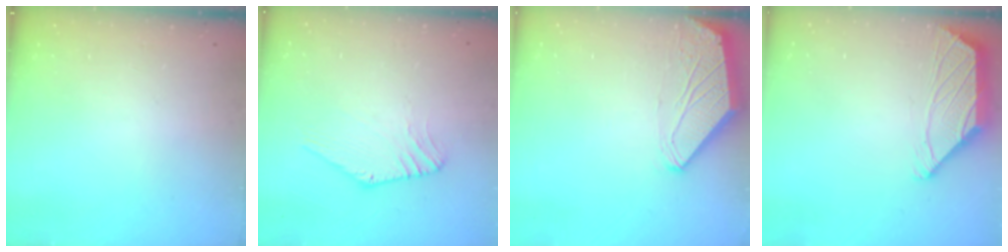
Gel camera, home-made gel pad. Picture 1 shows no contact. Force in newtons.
{"total": 1.0, "press": 1.0, "slide": 0.2}
{"total": 0.0}
{"total": 1.7, "press": 1.5, "slide": 0.7}